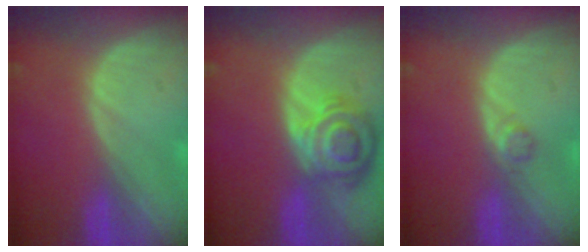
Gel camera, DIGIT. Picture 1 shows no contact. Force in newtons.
{"total": 8.4, "press": 7.4, "slide": 3.9}
{"total": 1.4, "press": 1.4, "slide": 0.1}